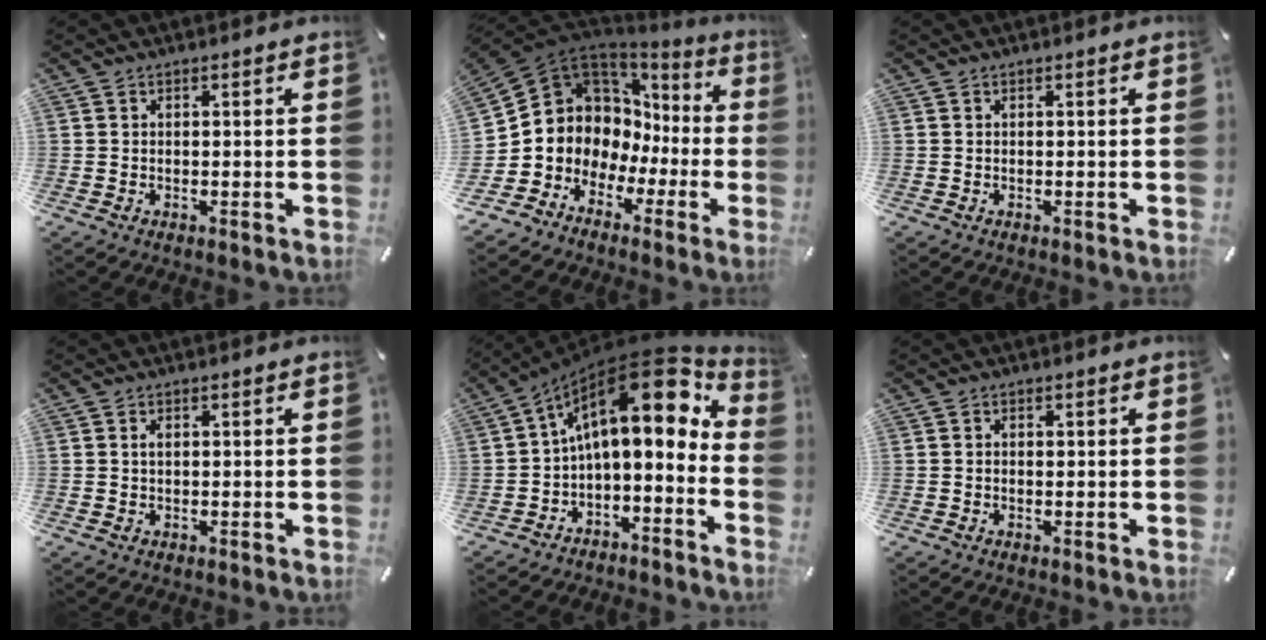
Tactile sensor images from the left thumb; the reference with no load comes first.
{"total": 7.9, "force": [2.3, 7.5, 0.9], "torque": [-0.036, -0.062, 0.054]}
{"total": 0.0}
{"total": 1.5, "force": [0.2, 0.9, 1.1], "torque": [-0.024, 0.005, 0.003]}
{"total": 18.0, "force": [6.1, 8.4, 14.7], "torque": [-0.224, -0.046, 0.102]}
{"total": 0.8, "force": [-0.2, 0.6, 0.5], "torque": [-0.009, 0.003, -0.004]}